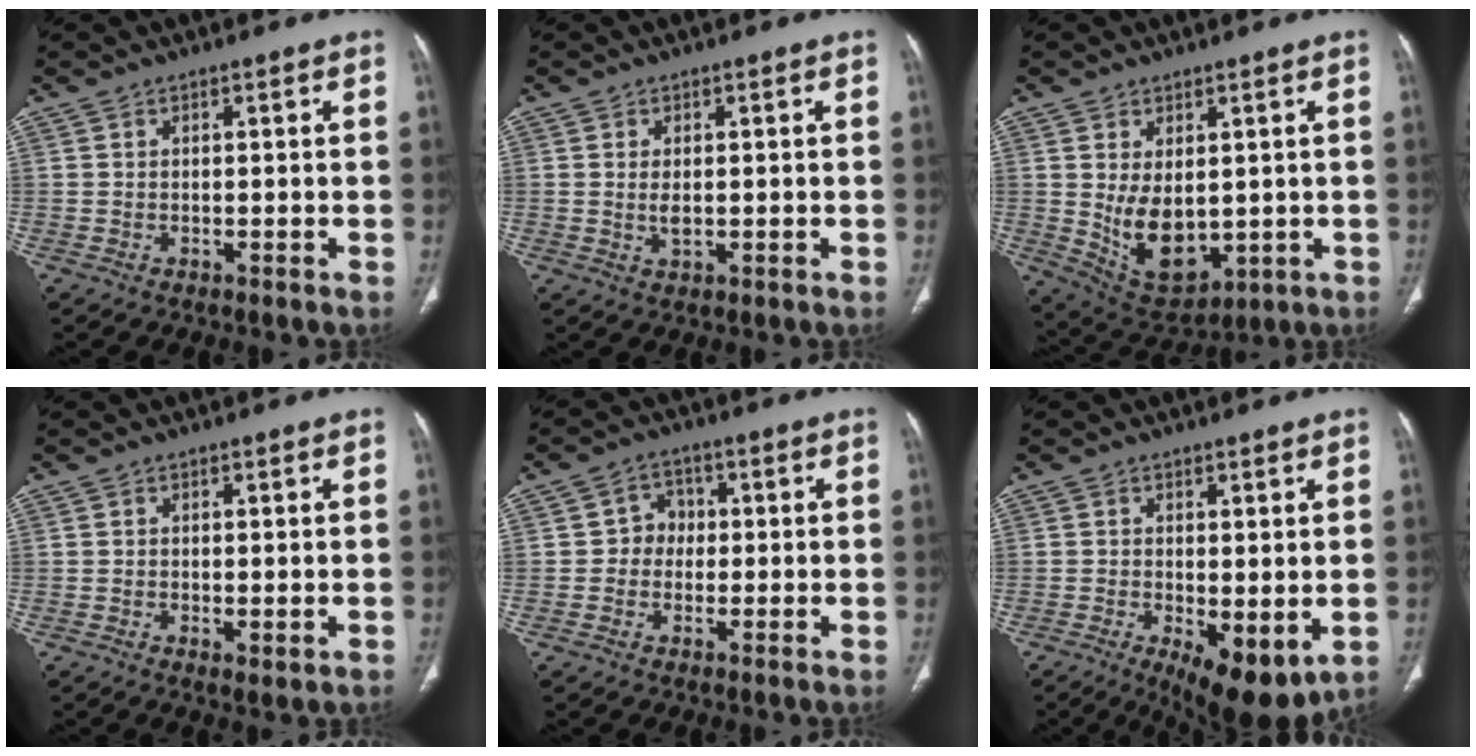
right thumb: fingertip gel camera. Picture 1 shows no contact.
{"total": 2.3, "force": [0.2, 1.2, 2.0], "torque": [-0.039, -0.006, 0.006]}
{"total": 11.1, "force": [0.0, 6.8, 8.8], "torque": [-0.123, -0.014, 0.033]}
{"total": 1.8, "force": [-0.4, 0.8, 1.6], "torque": [-0.030, -0.007, -0.001]}
{"total": 4.3, "force": [-0.1, 4.0, 1.7], "torque": [0.005, 0.012, -0.010]}
{"total": 10.5, "force": [-2.8, 4.4, 9.1], "torque": [-0.132, -0.021, -0.030]}